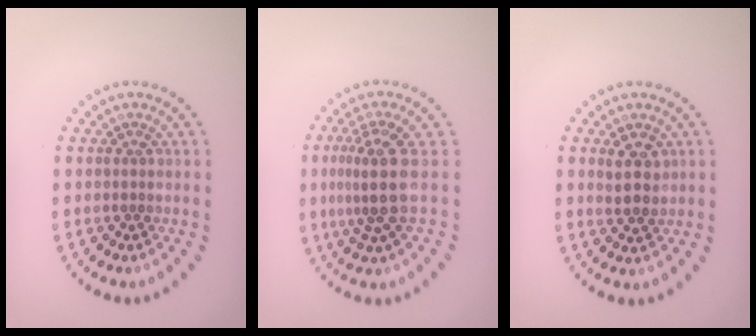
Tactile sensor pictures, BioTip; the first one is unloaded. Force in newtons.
{"total": 3.4, "press": 2.4, "slide": 2.5}
{"total": 2.5, "press": 2.3, "slide": 0.9}